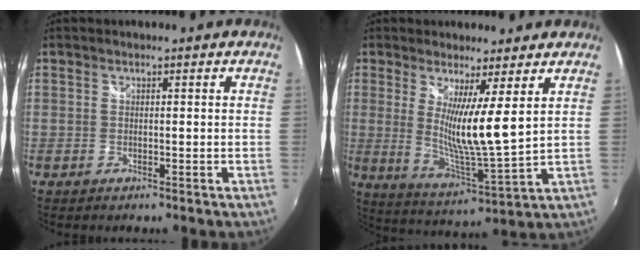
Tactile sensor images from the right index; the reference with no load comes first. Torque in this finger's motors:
{"motor_torque": [1.17, 0.97, 0.58, 0.10]}